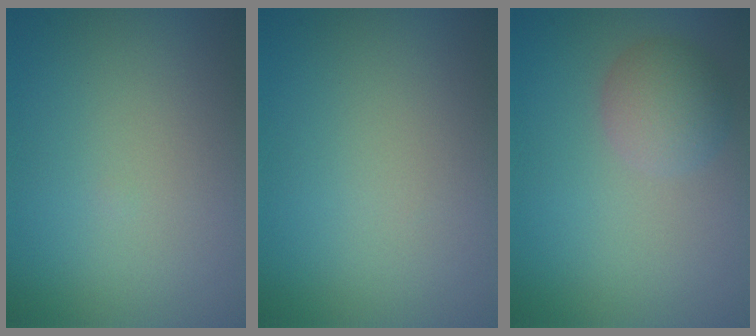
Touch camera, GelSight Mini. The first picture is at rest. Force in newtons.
{"total": 0.0}
{"total": 2.7, "press": 2.7, "slide": 0.2}